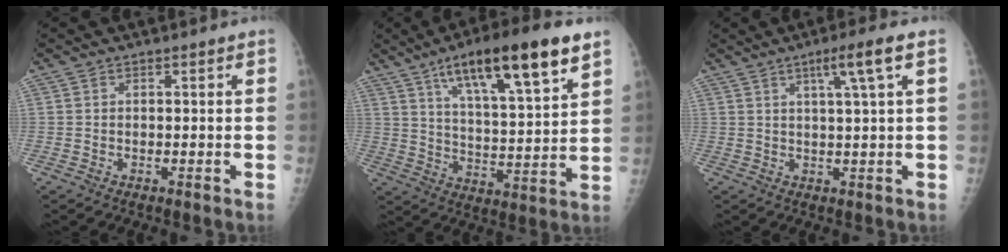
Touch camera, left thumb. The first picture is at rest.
{"total": 19.0, "force": [10.9, 4.2, 15.0], "torque": [-0.222, -0.039, 0.182]}
{"total": 5.6, "force": [2.4, -0.8, 5.0], "torque": [-0.089, -0.002, 0.042]}